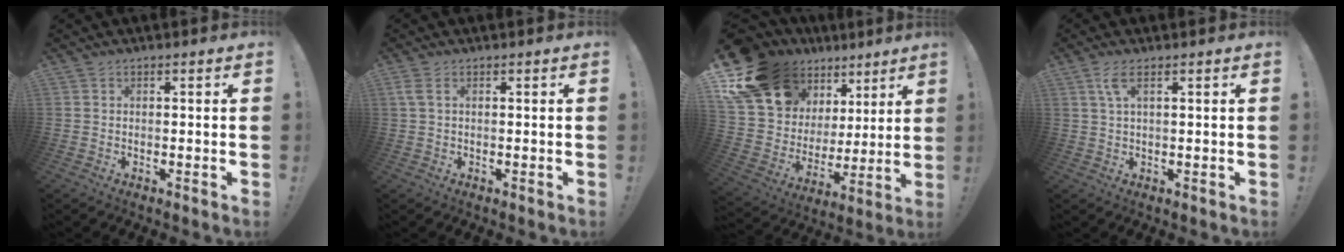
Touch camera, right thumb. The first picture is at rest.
{"total": 2.3, "force": [0.8, 0.7, 2.0], "torque": [-0.046, 0.004, 0.017]}
{"total": 20.1, "force": [13.3, 12.6, 8.2], "torque": [-0.147, -0.085, 0.273]}
{"total": 3.6, "force": [1.5, 0.3, 3.2], "torque": [-0.063, 0.001, 0.025]}